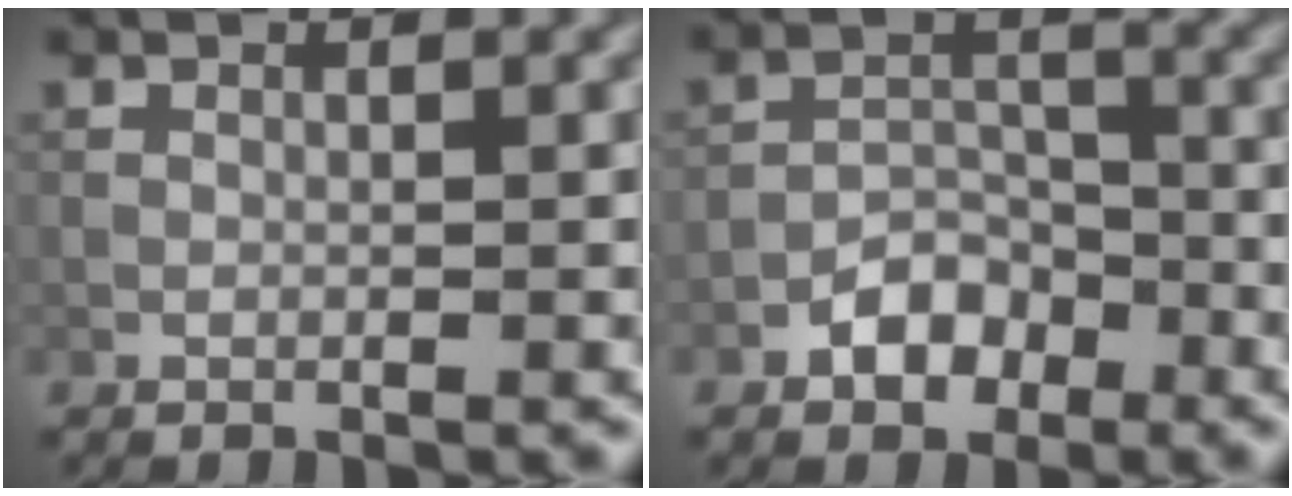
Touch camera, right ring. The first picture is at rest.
{"total": 3.4, "force": [-2.1, 2.1, 1.5], "torque": [-0.018, 0.009, -0.038]}